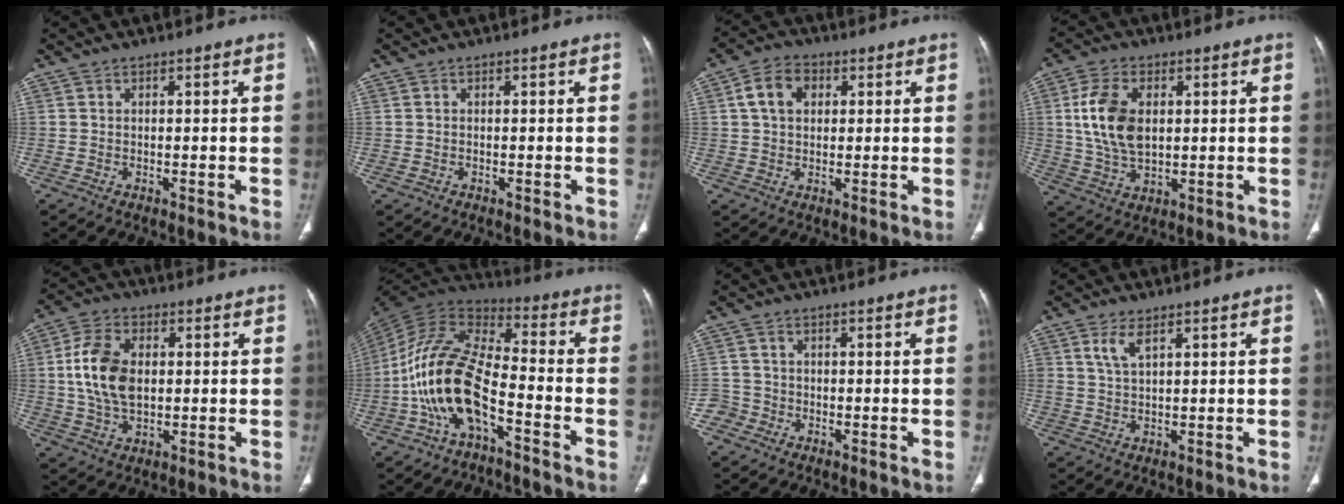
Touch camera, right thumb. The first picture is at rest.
{"total": 0.0}
{"total": 6.8, "force": [1.8, 5.0, 4.3], "torque": [-0.066, 0.009, 0.026]}
{"total": 11.4, "force": [2.0, 7.0, 8.8], "torque": [-0.168, -0.005, 0.042]}
{"total": 11.4, "force": [0.9, 7.2, 8.7], "torque": [-0.165, 0.005, 0.020]}
{"total": 17.3, "force": [-6.4, 7.9, 14.0], "torque": [-0.271, 0.064, -0.123]}
{"total": 2.7, "force": [-1.4, 2.3, -0.2], "torque": [0.015, 0.014, -0.034]}
{"total": 3.3, "force": [1.8, 1.2, 2.5], "torque": [-0.055, -0.004, 0.043]}